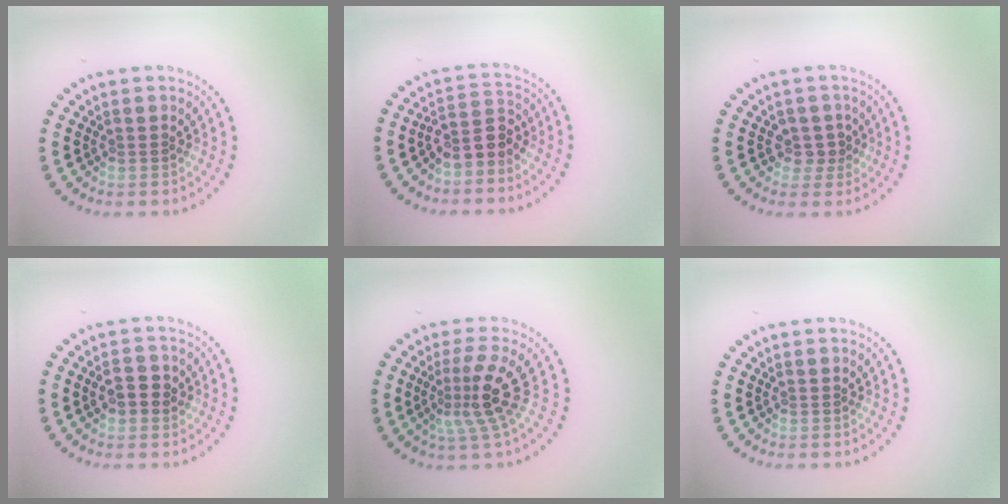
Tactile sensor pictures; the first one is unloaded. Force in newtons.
{"total": 2.8, "press": 2.4, "slide": 1.3}
{"total": 1.9, "press": 1.5, "slide": 1.1}
{"total": 2.4, "press": 2.3, "slide": 0.3}
{"total": 3.7, "press": 2.6, "slide": 2.7}
{"total": 0.0}